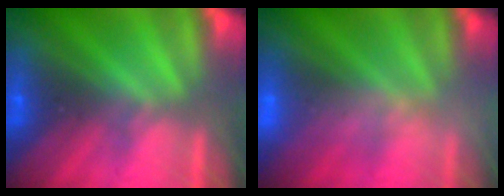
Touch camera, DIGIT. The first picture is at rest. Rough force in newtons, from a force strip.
{"total": 2.6}